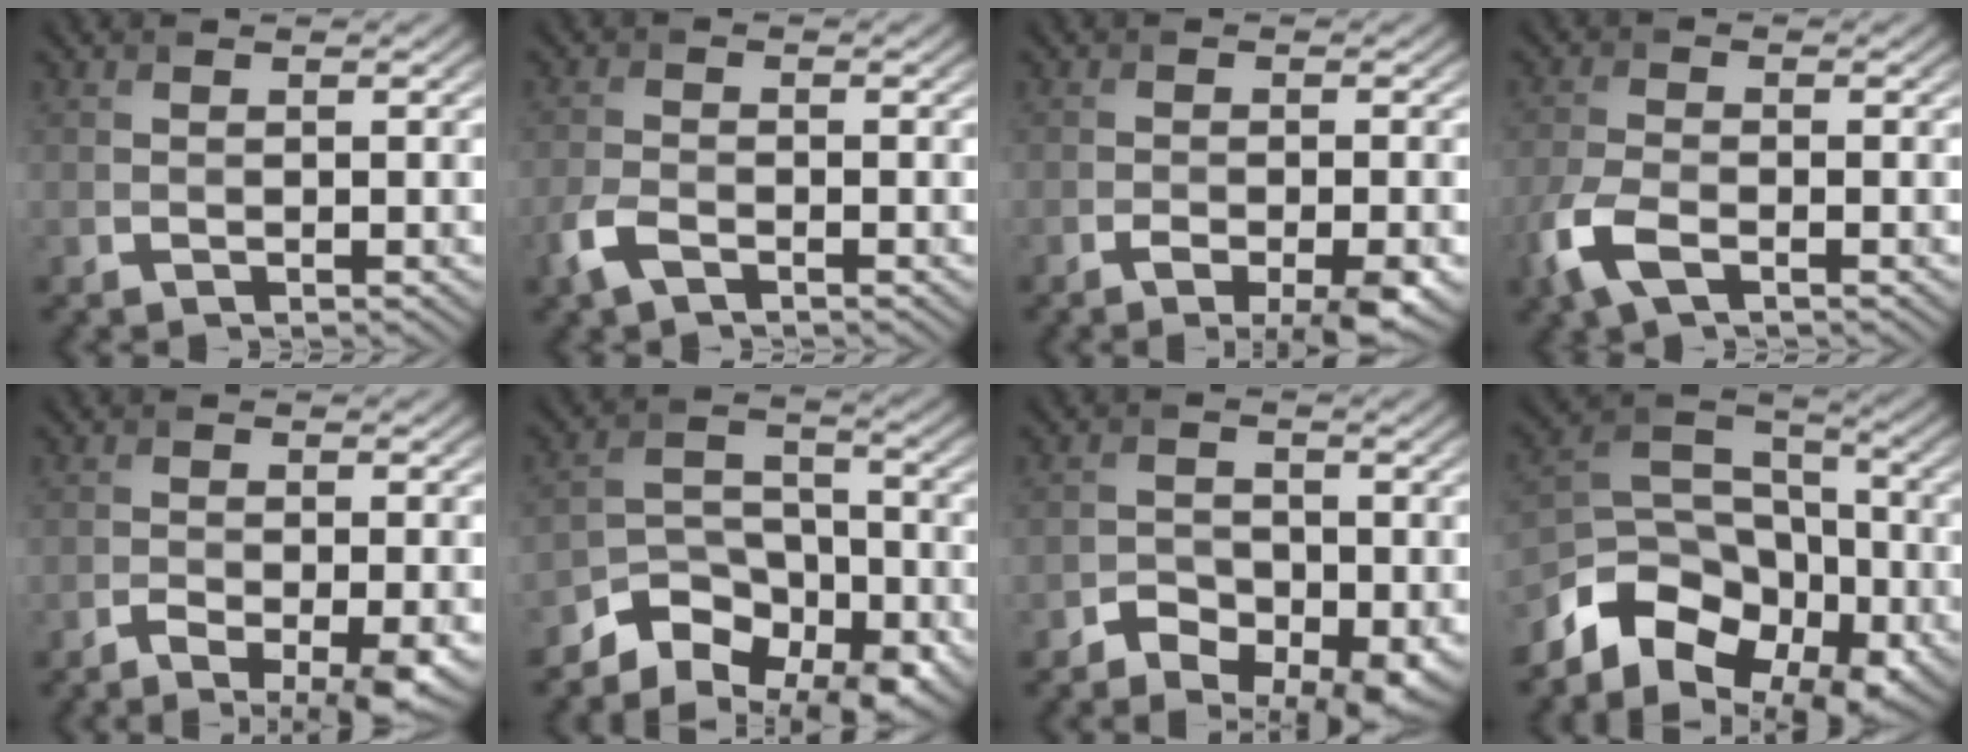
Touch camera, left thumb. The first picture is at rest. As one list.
[{"total": 3.0, "force": [-1.9, 1.3, 2.0], "torque": [-0.053, -0.003, -0.046]}, {"total": 4.6, "force": [-2.6, 1.4, 3.5], "torque": [-0.060, -0.003, -0.037]}, {"total": 4.9, "force": [-2.5, 2.1, 3.6], "torque": [-0.095, -0.008, -0.061]}, {"total": 5.4, "force": [-3.2, 1.6, 4.0], "torque": [-0.070, -0.012, -0.051]}, {"total": 9.1, "force": [-6.8, 4.9, 3.6], "torque": [-0.062, -0.007, -0.127]}, {"total": 6.7, "force": [-3.9, 3.9, 3.9], "torque": [-0.058, -0.009, -0.062]}, {"total": 12.1, "force": [-7.3, 7.4, 6.2], "torque": [-0.124, -0.011, -0.142]}]